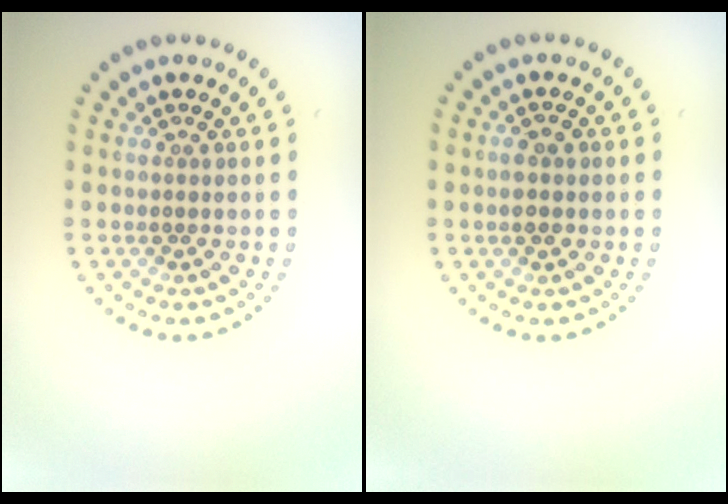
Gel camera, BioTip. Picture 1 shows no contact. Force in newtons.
{"total": 1.4, "press": 1.4, "slide": 0.1}